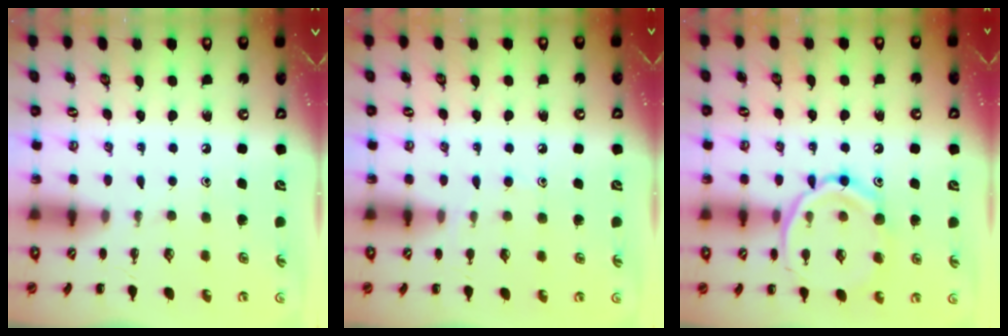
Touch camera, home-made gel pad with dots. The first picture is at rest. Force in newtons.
{"total": 5.7, "press": 5.3, "slide": 2.1}
{"total": 14.2, "press": 14.2, "slide": 1.4}